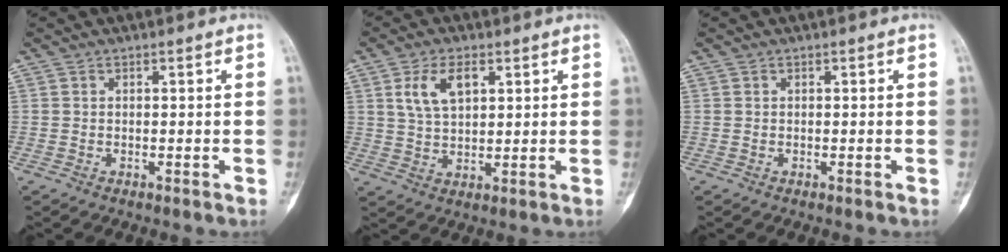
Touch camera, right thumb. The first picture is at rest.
{"total": 7.5, "force": [2.9, 4.0, 5.6], "torque": [-0.097, -0.007, 0.059]}
{"total": 0.0}